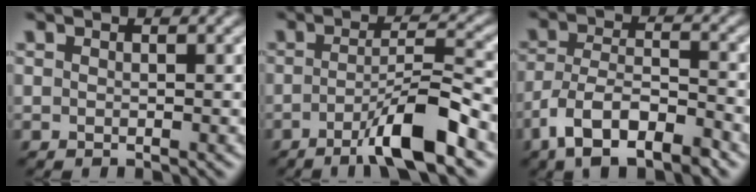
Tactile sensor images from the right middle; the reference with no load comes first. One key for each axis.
{"total": 6.3, "fx": -3.2, "fy": 0.8, "fz": 5.3, "tx": -0.085, "ty": 0.007, "tz": -0.061}
{"total": 8.1, "fx": -5.0, "fy": 3.4, "fz": 5.4, "tx": -0.099, "ty": -0.005, "tz": -0.094}